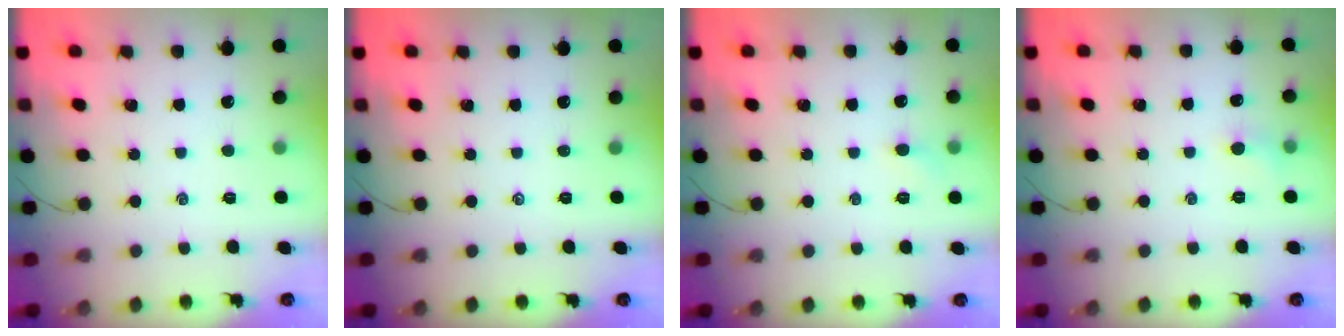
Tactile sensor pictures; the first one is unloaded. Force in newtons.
{"total": 0.0}
{"total": 3.6, "press": 3.4, "slide": 1.2}
{"total": 3.6, "press": 3.4, "slide": 1.1}